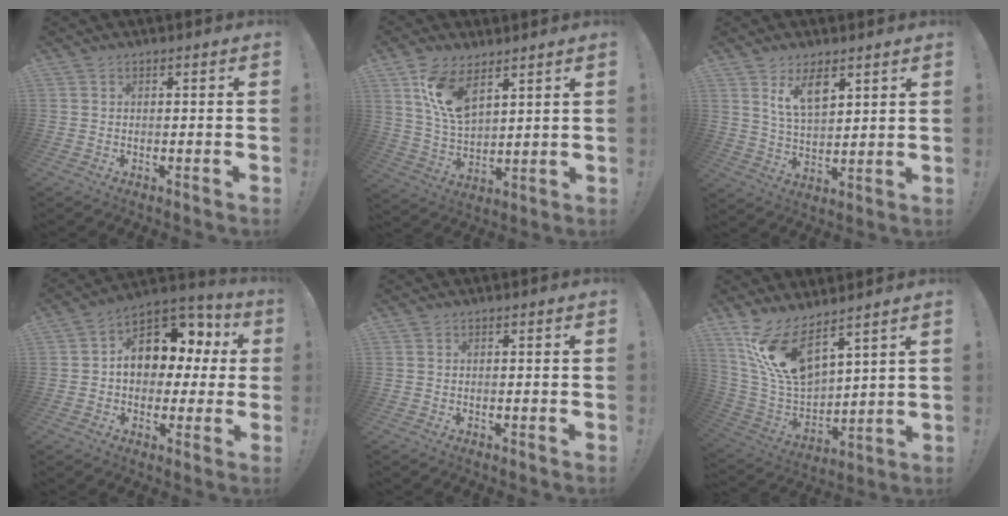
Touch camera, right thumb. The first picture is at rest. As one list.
[{"total": 11.9, "force": [7.1, 6.1, 7.4], "torque": [-0.152, -0.035, 0.134]}, {"total": 9.9, "force": [6.3, 5.1, 5.7], "torque": [-0.099, -0.028, 0.119]}, {"total": 13.9, "force": [3.4, 10.5, 8.5], "torque": [-0.112, -0.016, 0.064]}, {"total": 0.0}, {"total": 15.2, "force": [10.5, 6.0, 9.2], "torque": [-0.190, -0.073, 0.196]}]